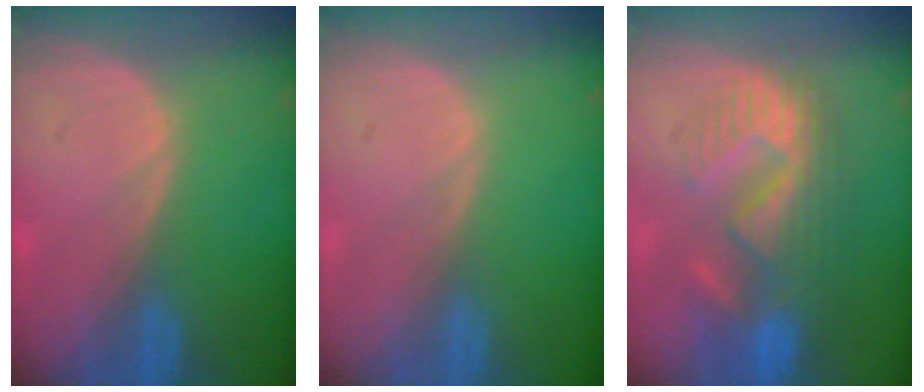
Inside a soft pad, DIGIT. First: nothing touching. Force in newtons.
{"total": 0.0}
{"total": 10.9, "press": 9.6, "slide": 5.1}